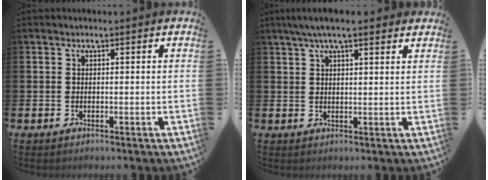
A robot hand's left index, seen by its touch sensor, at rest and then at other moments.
{"total": 5.1, "force": [4.1, 1.0, 2.9], "torque": [-0.060, -0.002, 0.072]}